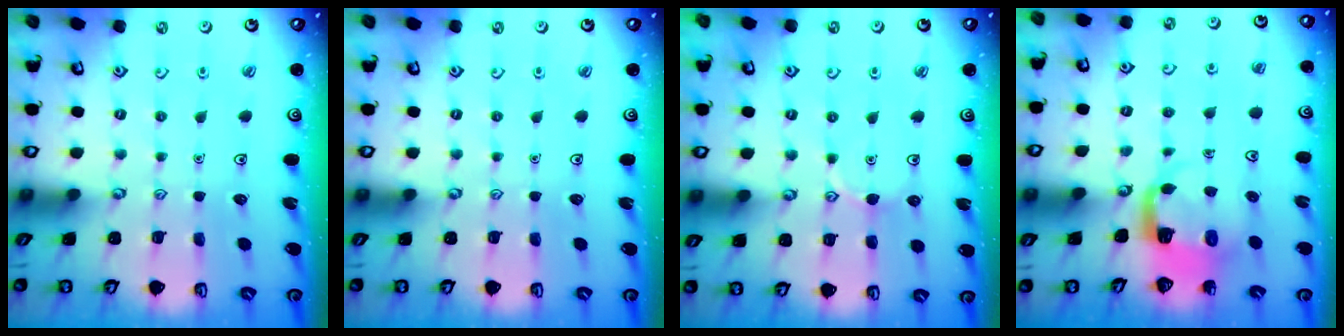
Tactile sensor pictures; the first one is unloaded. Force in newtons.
{"total": 0.0}
{"total": 5.9, "press": 5.9, "slide": 0.3}
{"total": 5.0, "press": 4.9, "slide": 0.5}